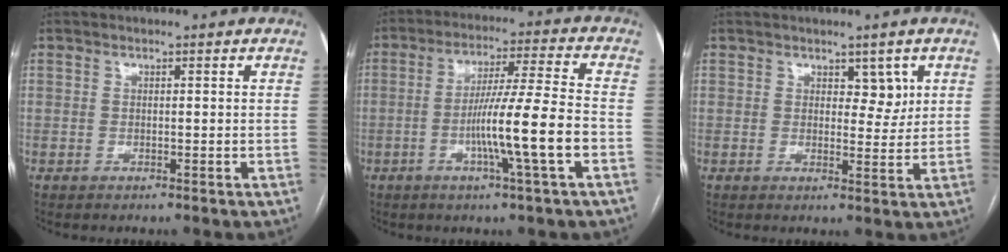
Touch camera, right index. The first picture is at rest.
{"total": 12.0, "force": [-3.5, -1.2, 11.4], "torque": [-0.200, -0.002, -0.063]}
{"total": 3.3, "force": [1.6, 1.9, 2.2], "torque": [-0.022, -0.001, 0.022]}